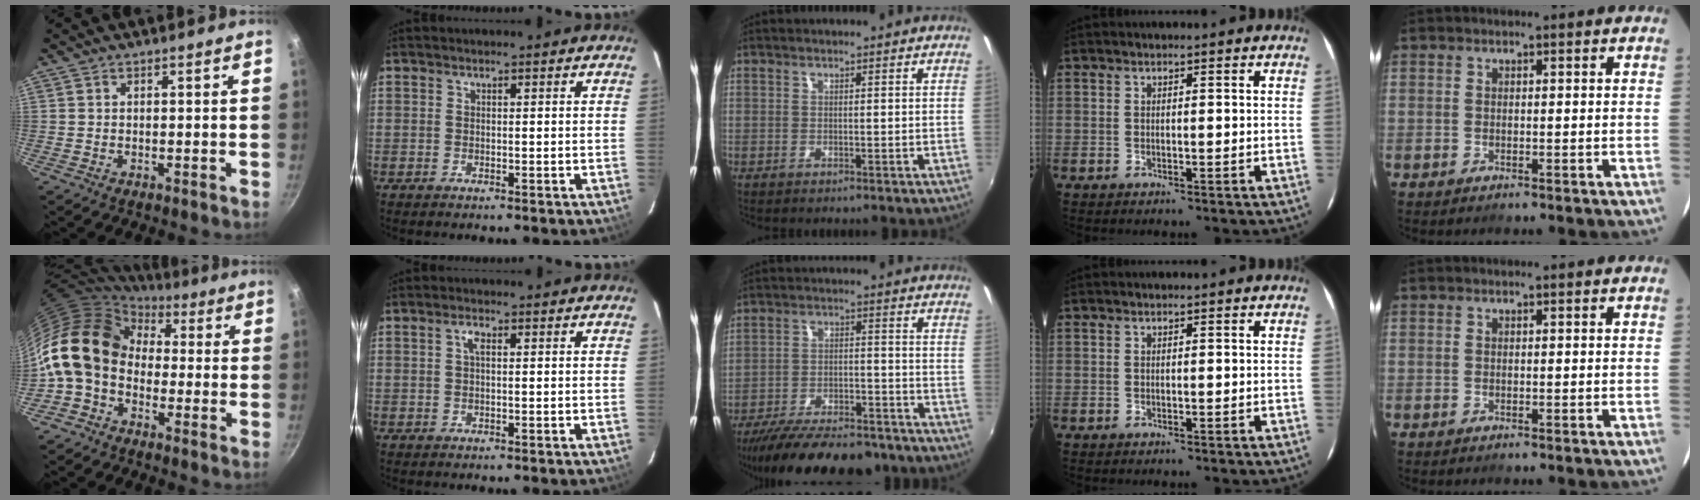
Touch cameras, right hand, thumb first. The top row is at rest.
{"thumb": {"total": 15.6, "force": [-0.2, 12.0, 10.0], "torque": [-0.172, 0.038, -0.029]}, "index": {"total": 1.7, "force": [0.4, 0.6, 1.5], "torque": [-0.031, 0.006, 0.006]}, "middle": {"total": 21.2, "force": [-17.8, 6.4, 9.7], "torque": [-0.188, -0.020, -0.250]}}